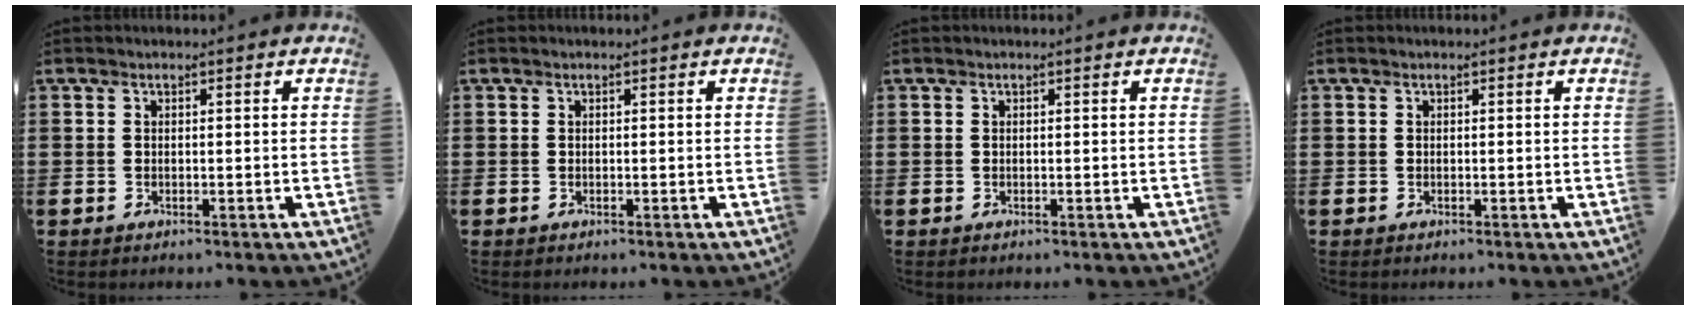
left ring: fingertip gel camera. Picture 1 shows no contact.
{"total": 0.0}
{"total": 0.0}
{"total": 0.0}